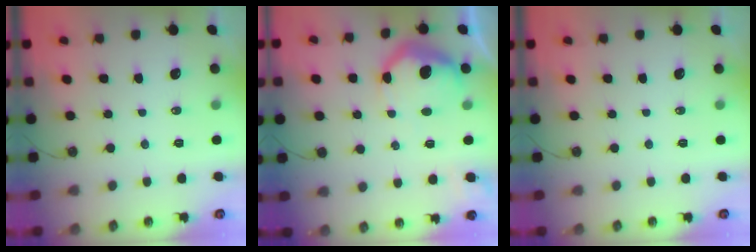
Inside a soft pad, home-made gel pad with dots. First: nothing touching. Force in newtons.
{"total": 14.6, "press": 14.6, "slide": 1.1}
{"total": 0.0}